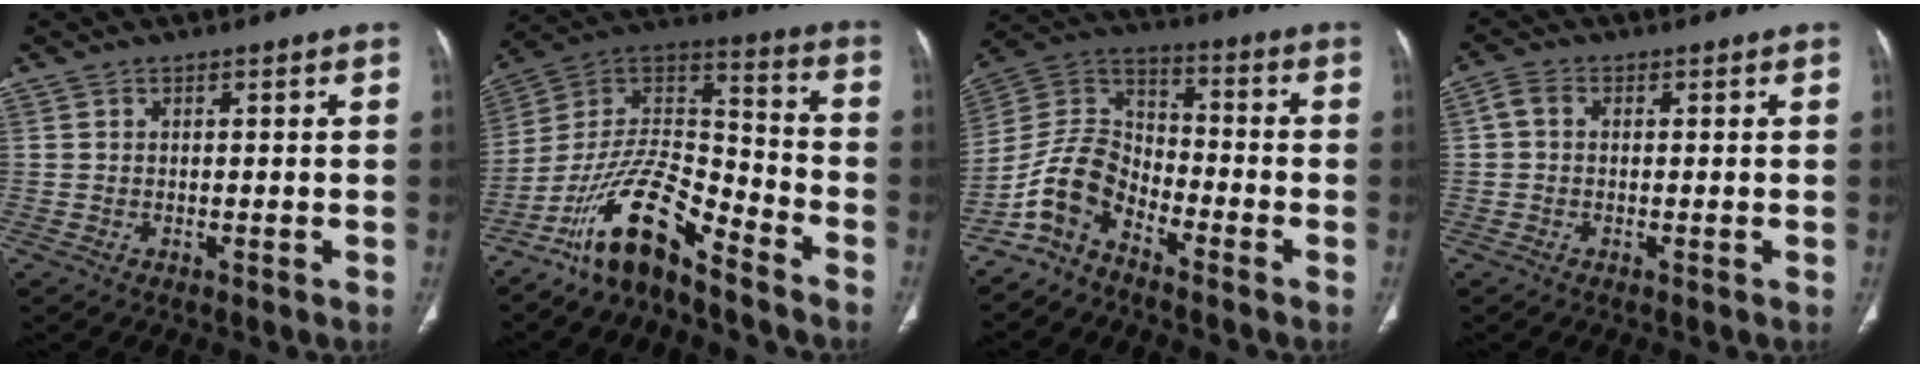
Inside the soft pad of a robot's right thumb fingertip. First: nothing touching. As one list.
[{"total": 15.6, "force": [-11.4, 4.9, 9.5], "torque": [-0.161, 0.100, -0.213]}, {"total": 9.7, "force": [-6.6, 5.5, 4.6], "torque": [-0.082, 0.072, -0.147]}, {"total": 2.4, "force": [0.1, 1.8, 1.7], "torque": [-0.033, 0.007, -0.003]}]